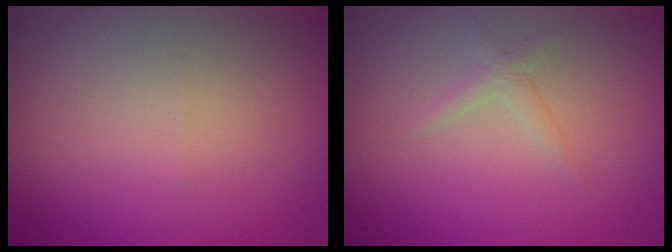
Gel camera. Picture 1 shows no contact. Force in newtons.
{"total": 1.2, "press": 1.2, "slide": 0.1}